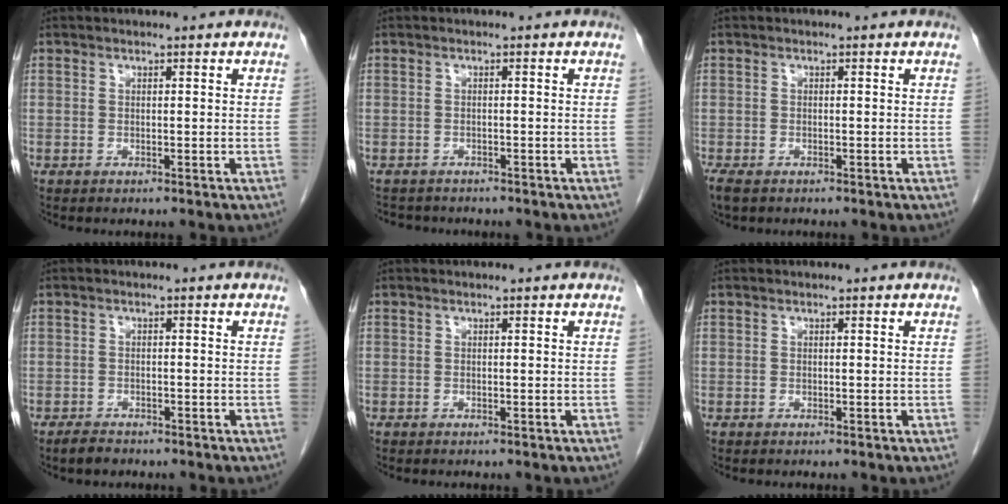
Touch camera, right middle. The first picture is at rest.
{"total": 3.6, "force": [-3.2, 1.5, 0.6], "torque": [-0.009, -0.004, -0.045]}
{"total": 3.0, "force": [-2.1, 1.4, 1.7], "torque": [-0.041, -0.010, -0.032]}
{"total": 2.0, "force": [-1.7, 0.8, 0.7], "torque": [-0.020, -0.001, -0.025]}
{"total": 0.0}
{"total": 0.0}